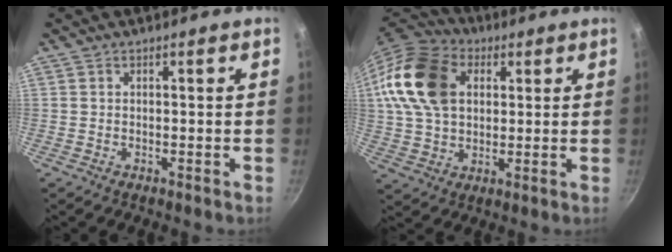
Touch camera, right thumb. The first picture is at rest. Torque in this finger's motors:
{"motor_torque": [1.81, 1.91, 0.43, -0.23, 0.38]}